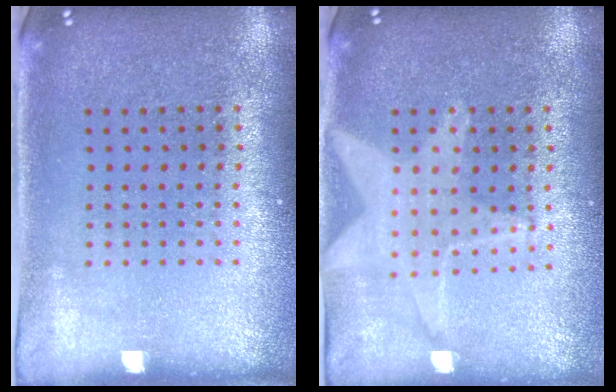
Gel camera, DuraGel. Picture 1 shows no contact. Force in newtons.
{"total": 1.7, "press": 1.5, "slide": 0.7}